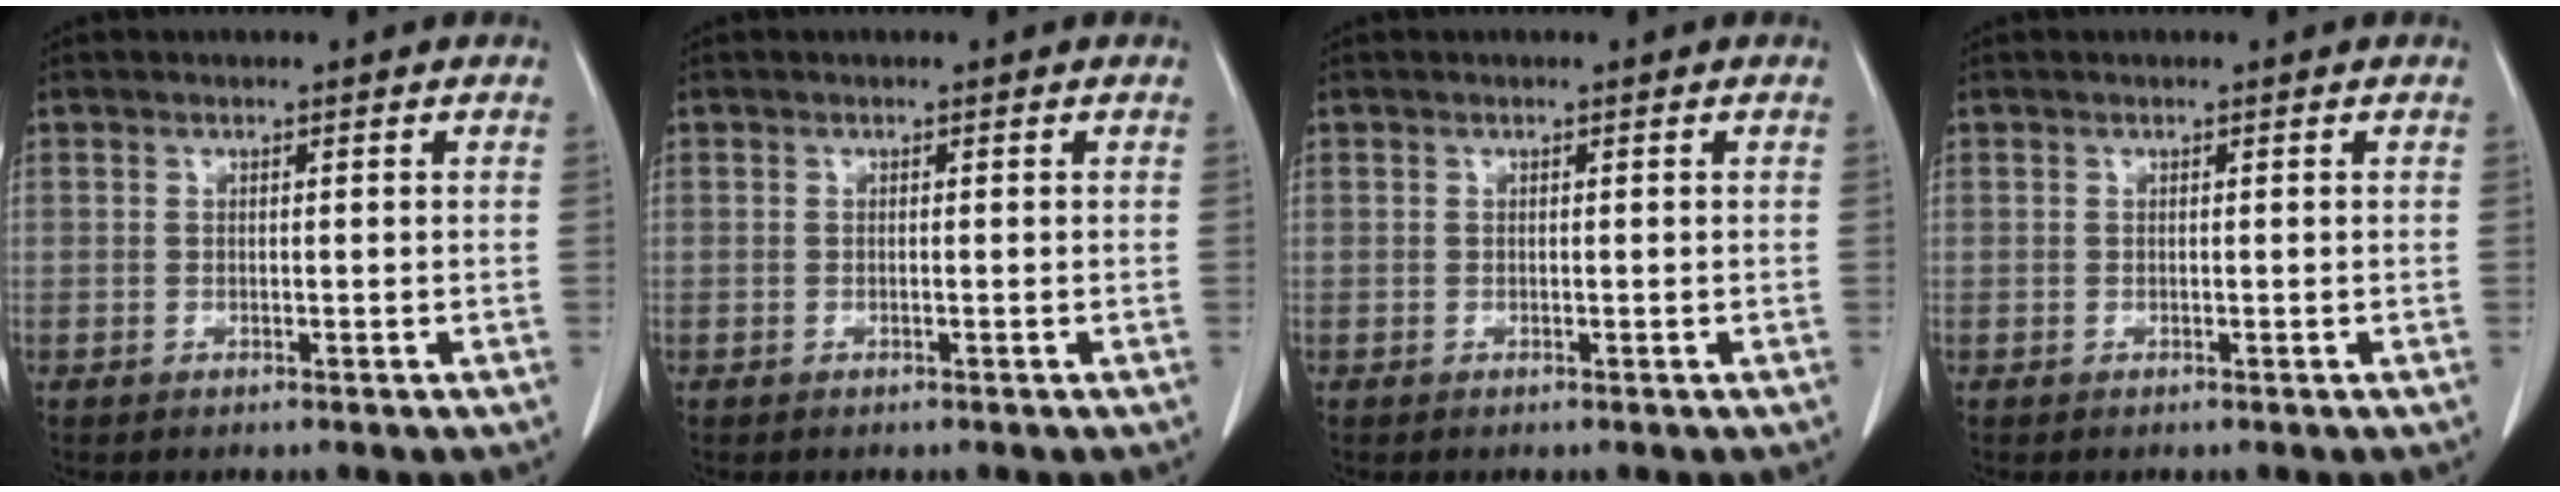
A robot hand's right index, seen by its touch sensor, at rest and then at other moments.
{"total": 0.0}
{"total": 0.0}
{"total": 0.0}